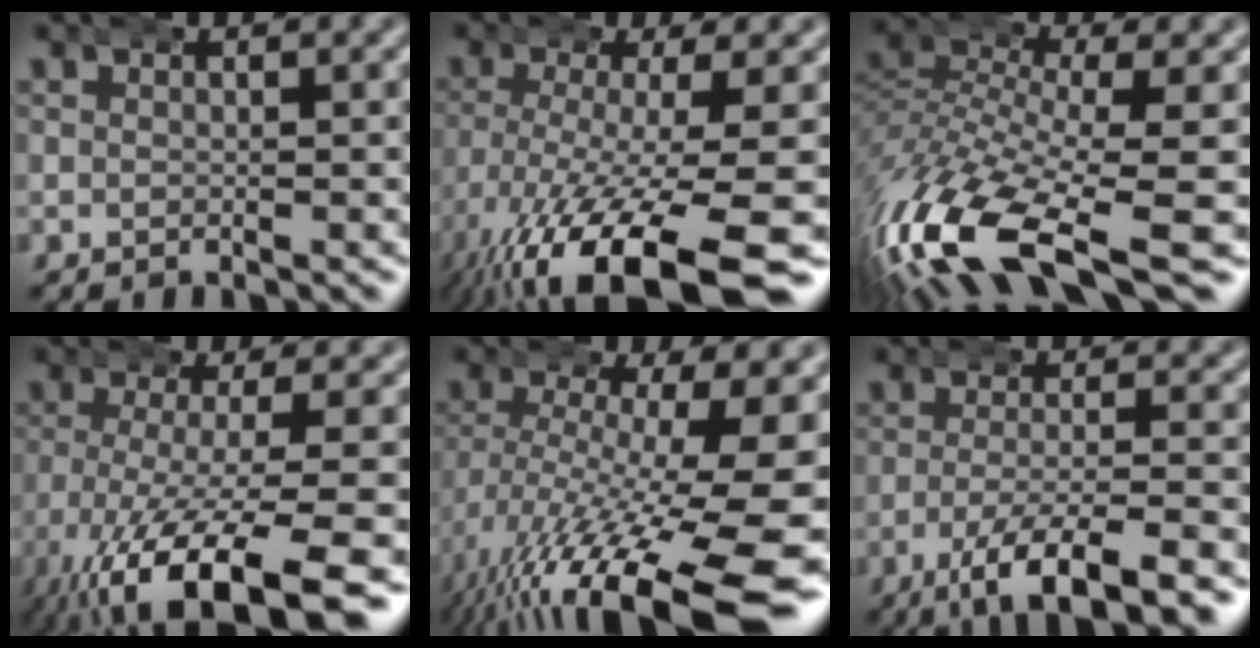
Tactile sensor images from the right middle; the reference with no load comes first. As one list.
[{"total": 11.2, "force": [-6.3, 3.9, 8.4], "torque": [-0.164, -0.048, -0.069]}, {"total": 10.1, "force": [-5.2, 4.7, 7.3], "torque": [-0.178, -0.048, -0.064]}, {"total": 10.9, "force": [-5.9, 3.7, 8.4], "torque": [-0.161, -0.040, -0.064]}, {"total": 13.1, "force": [-5.3, 4.9, 10.9], "torque": [-0.167, -0.036, -0.056]}, {"total": 8.1, "force": [-6.0, 1.7, 5.2], "torque": [-0.089, -0.026, -0.082]}]